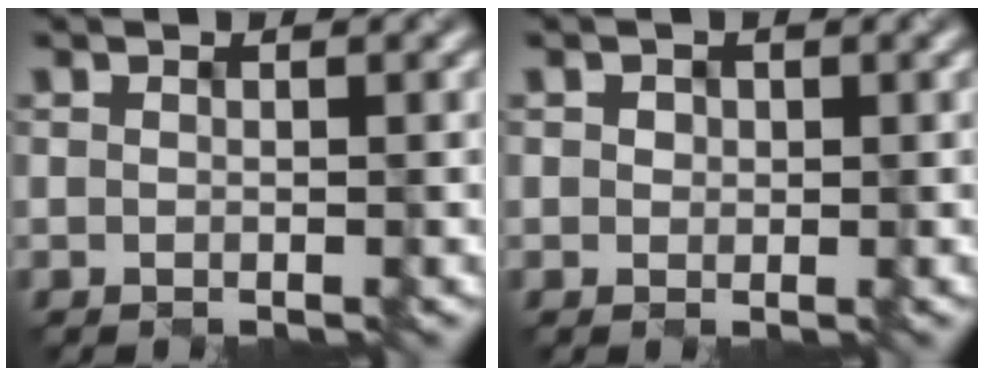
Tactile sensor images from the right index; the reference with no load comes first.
{"total": 0.6, "force": [0.2, 0.5, -0.2], "torque": [0.002, -0.003, 0.011]}